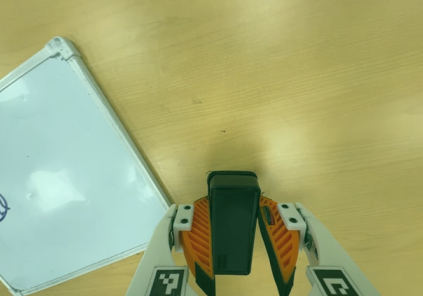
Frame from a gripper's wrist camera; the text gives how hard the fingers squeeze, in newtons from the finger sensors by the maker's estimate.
{"total": 5.3, "left": 4.2, "right": 6.5}